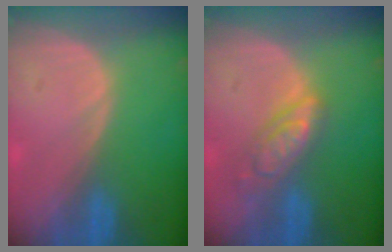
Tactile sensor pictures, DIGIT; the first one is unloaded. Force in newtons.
{"total": 6.1, "press": 5.3, "slide": 2.9}